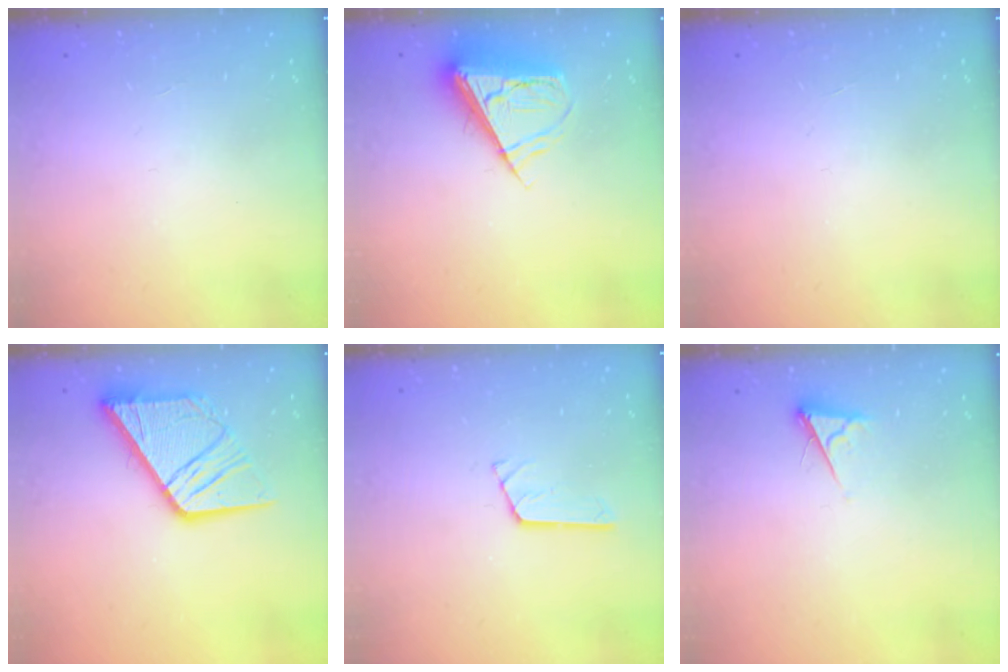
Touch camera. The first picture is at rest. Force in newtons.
{"total": 11.2, "press": 11.2, "slide": 0.9}
{"total": 0.0}
{"total": 15.0, "press": 14.8, "slide": 1.9}
{"total": 2.9, "press": 2.9, "slide": 0.1}
{"total": 4.1, "press": 4.0, "slide": 0.5}